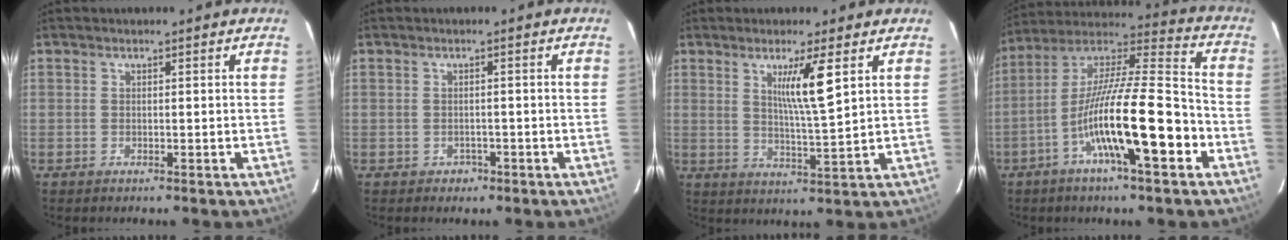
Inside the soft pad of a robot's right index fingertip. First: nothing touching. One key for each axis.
{"total": 1.5, "fx": -0.8, "fy": 1.3, "fz": 0.3, "tx": -0.003, "ty": 0.004, "tz": -0.009}
{"total": 7.0, "fx": 2.9, "fy": -0.6, "fz": 6.3, "tx": -0.110, "ty": -0.016, "tz": 0.053}
{"total": 18.0, "fx": -6.5, "fy": 1.9, "fz": 16.7, "tx": -0.300, "ty": 0.002, "tz": -0.114}